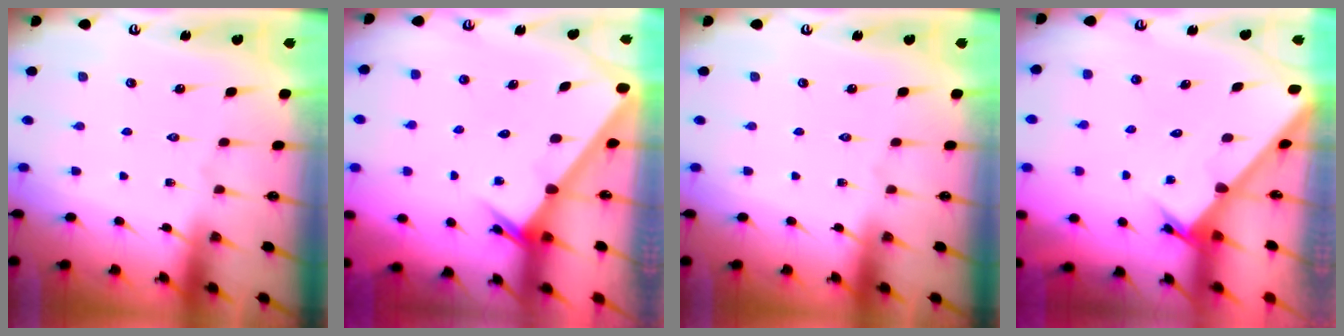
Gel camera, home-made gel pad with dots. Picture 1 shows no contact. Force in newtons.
{"total": 2.7, "press": 2.7, "slide": 0.2}
{"total": 0.0}
{"total": 2.7, "press": 2.6, "slide": 0.2}